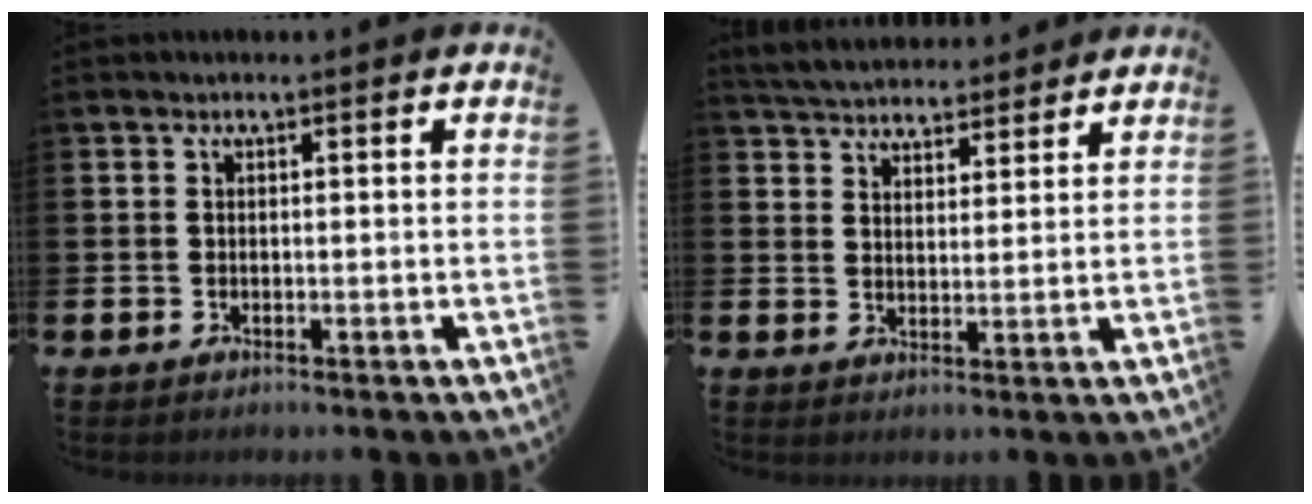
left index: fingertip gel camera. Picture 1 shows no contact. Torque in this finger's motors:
{"motor_torque": [1.07, -1.07, 0.19, 0.07]}